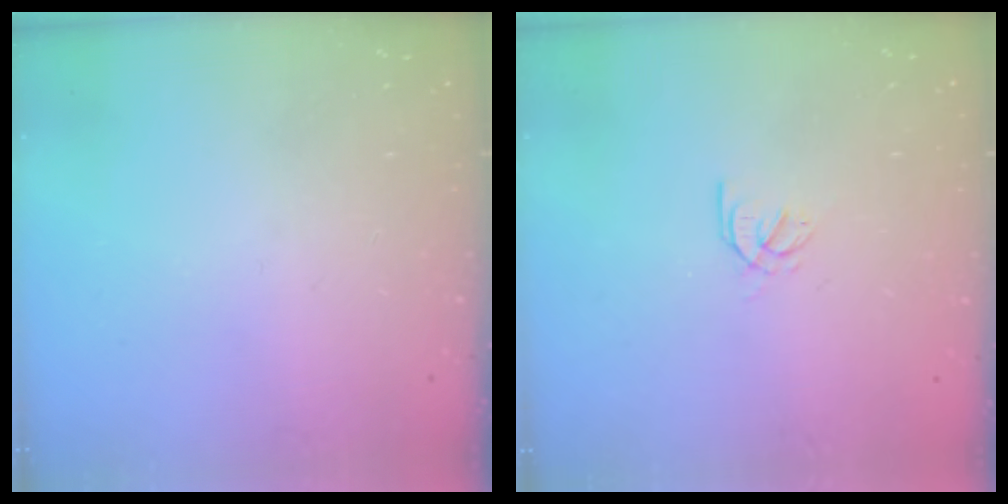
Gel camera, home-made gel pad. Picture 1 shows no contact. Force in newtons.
{"total": 2.6, "press": 2.5, "slide": 0.6}